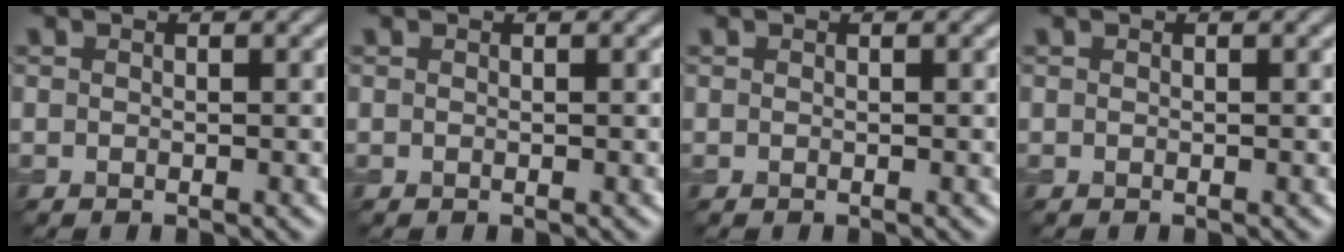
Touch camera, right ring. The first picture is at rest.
{"total": 0.0}
{"total": 0.0}
{"total": 0.0}